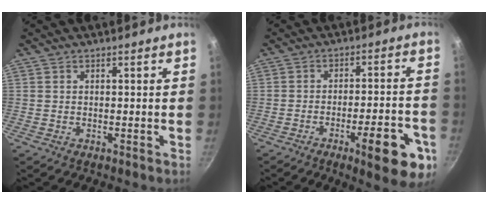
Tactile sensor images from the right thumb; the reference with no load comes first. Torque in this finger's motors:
{"motor_torque": [1.60, 1.28, 0.35, -0.42, 0.27]}